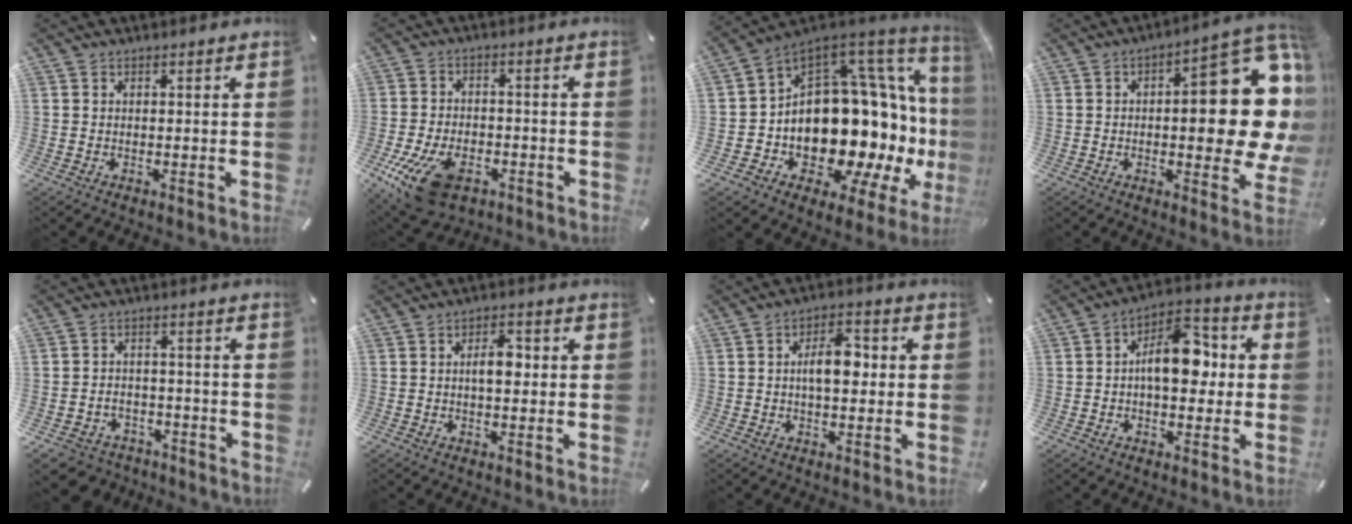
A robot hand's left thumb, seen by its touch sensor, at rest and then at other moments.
{"total": 14.2, "force": [-7.0, 8.2, 9.2], "torque": [-0.173, 0.029, -0.116]}
{"total": 24.8, "force": [-0.7, 16.4, 18.5], "torque": [-0.280, -0.088, 0.041]}
{"total": 26.2, "force": [4.3, 10.6, 23.5], "torque": [-0.293, -0.044, 0.078]}
{"total": 5.6, "force": [-3.7, 4.0, 1.3], "torque": [-0.029, 0.022, -0.071]}
{"total": 5.3, "force": [0.2, 2.8, 4.5], "torque": [-0.072, 0.006, -0.003]}
{"total": 7.8, "force": [0.1, 4.2, 6.6], "torque": [-0.104, 0.005, -0.006]}
{"total": 12.9, "force": [0.3, 7.6, 10.5], "torque": [-0.142, 0.001, 0.005]}